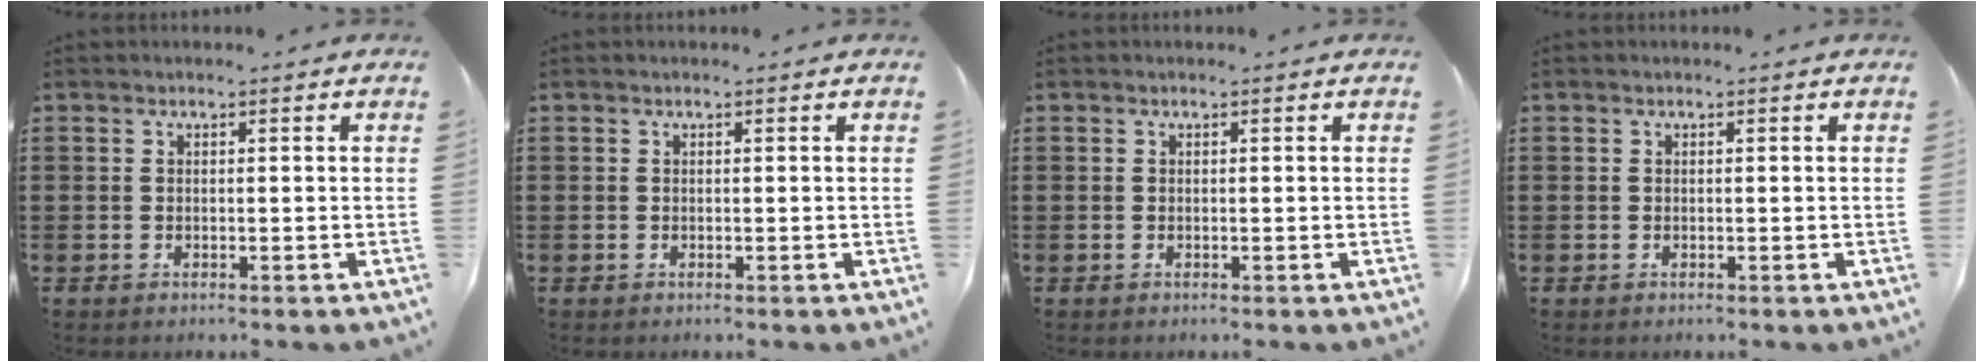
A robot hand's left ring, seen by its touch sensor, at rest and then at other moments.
{"total": 0.0}
{"total": 0.0}
{"total": 0.0}